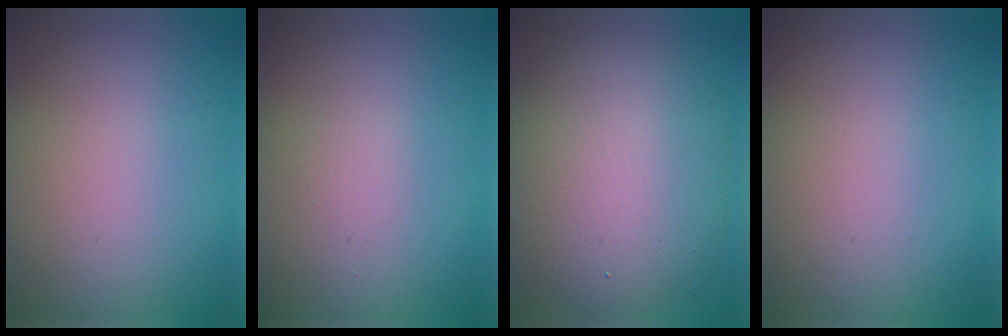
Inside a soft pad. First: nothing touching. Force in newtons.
{"total": 0.6, "press": 0.6, "slide": 0.0}
{"total": 10.4, "press": 10.4, "slide": 0.5}
{"total": 0.0}